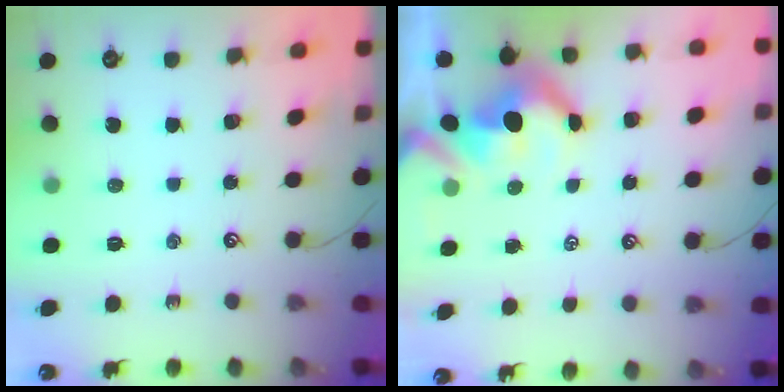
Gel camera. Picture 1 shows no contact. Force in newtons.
{"total": 7.9, "press": 7.7, "slide": 1.6}